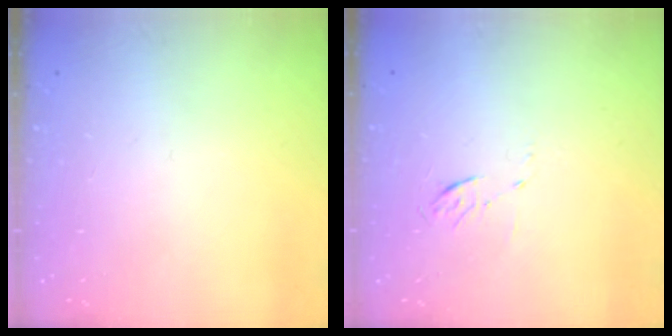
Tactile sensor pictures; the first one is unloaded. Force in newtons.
{"total": 4.0, "press": 3.7, "slide": 1.3}